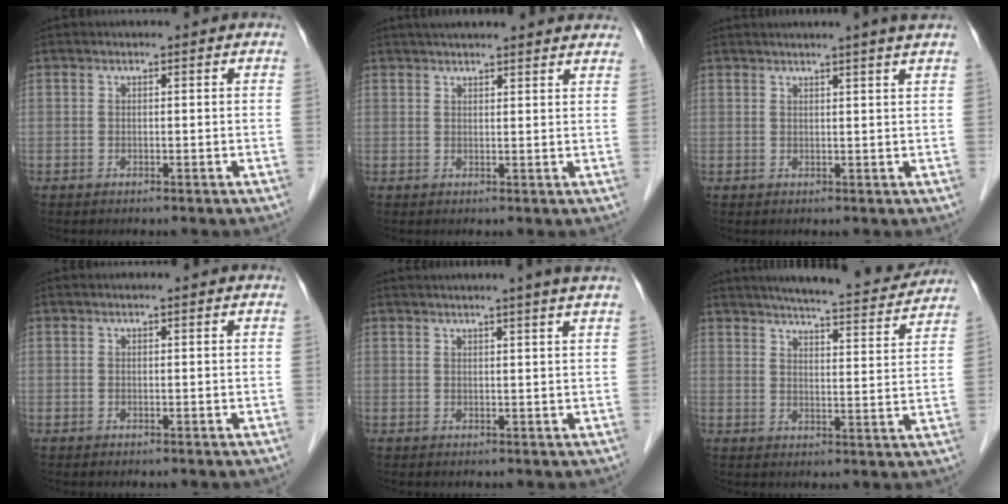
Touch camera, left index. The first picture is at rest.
{"total": 14.5, "force": [13.2, 1.7, 5.9], "torque": [-0.077, 0.037, 0.160]}
{"total": 4.1, "force": [3.3, -1.2, 2.1], "torque": [-0.031, 0.003, 0.038]}
{"total": 0.0}
{"total": 4.3, "force": [3.4, -1.2, 2.3], "torque": [-0.034, 0.003, 0.041]}
{"total": 16.0, "force": [14.7, 1.6, 6.2], "torque": [-0.087, -0.009, 0.186]}